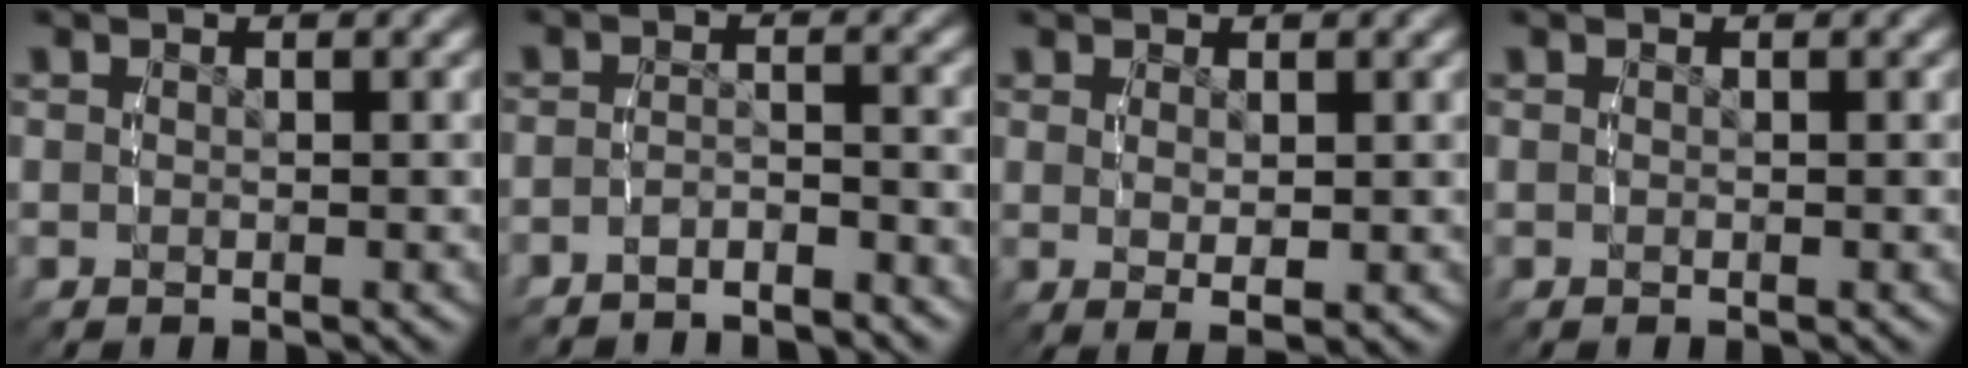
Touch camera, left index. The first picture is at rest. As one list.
[{"total": 3.8, "force": [-3.6, 1.2, 0.5], "torque": [-0.012, -0.013, -0.058]}, {"total": 1.9, "force": [-0.2, 0.1, 1.9], "torque": [-0.030, -0.014, 0.010]}, {"total": 0.0}]